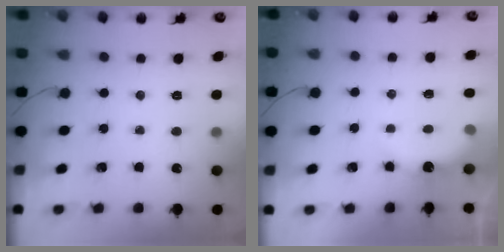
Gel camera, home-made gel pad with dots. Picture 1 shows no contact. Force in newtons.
{"total": 2.9, "press": 2.9, "slide": 0.5}